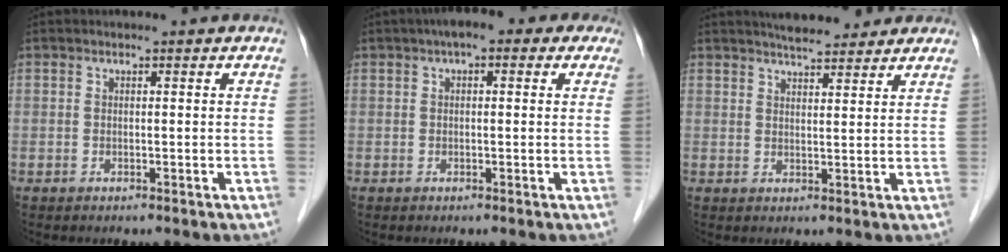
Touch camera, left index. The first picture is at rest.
{"total": 6.2, "force": [3.4, 2.7, 4.4], "torque": [-0.052, 0.040, 0.036]}
{"total": 8.0, "force": [7.1, 1.7, 3.3], "torque": [-0.047, 0.017, 0.096]}